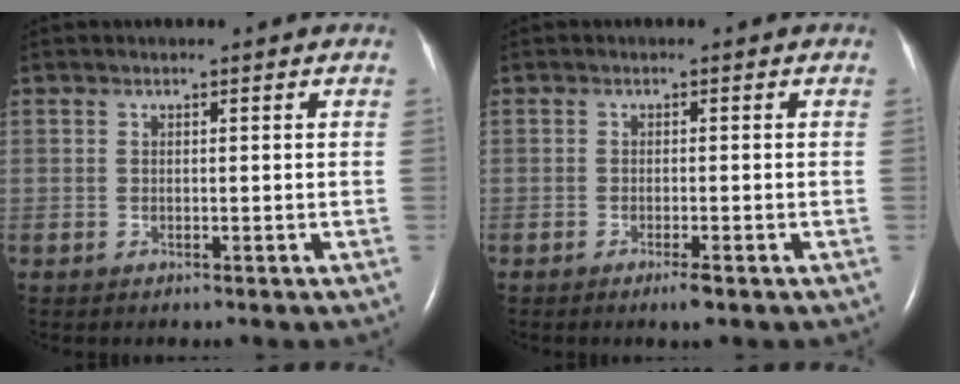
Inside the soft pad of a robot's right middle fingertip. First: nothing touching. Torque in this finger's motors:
{"motor_torque": [-0.25, 0.16, -0.06, 0.02]}